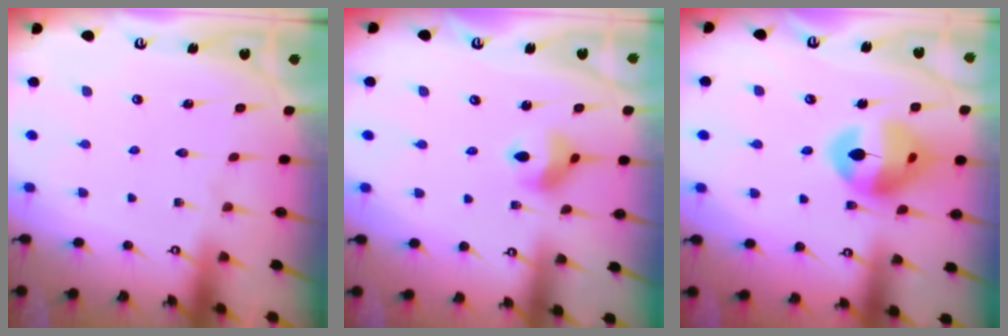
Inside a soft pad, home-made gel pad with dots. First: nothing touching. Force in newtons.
{"total": 8.9, "press": 8.8, "slide": 1.2}
{"total": 16.3, "press": 16.2, "slide": 2.0}